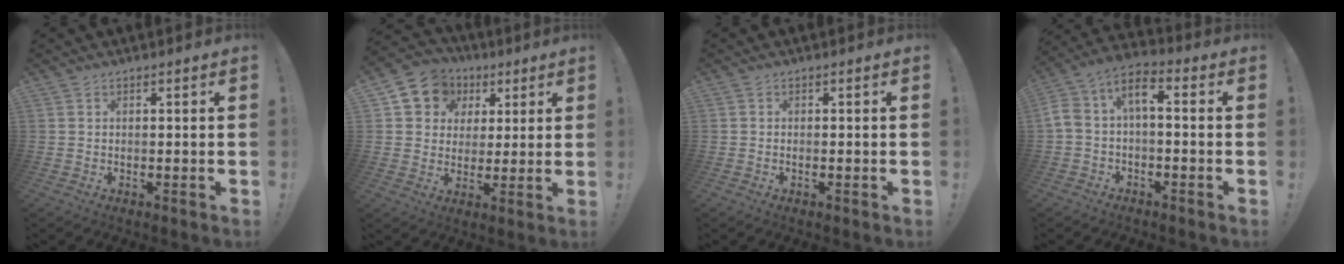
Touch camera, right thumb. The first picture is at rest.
{"total": 9.8, "force": [3.5, 8.6, 2.9], "torque": [-0.044, -0.016, 0.072]}
{"total": 0.7, "force": [-0.6, 0.2, 0.4], "torque": [-0.009, 0.000, -0.009]}
{"total": 6.7, "force": [-1.4, 3.6, 5.4], "torque": [-0.113, 0.013, -0.027]}